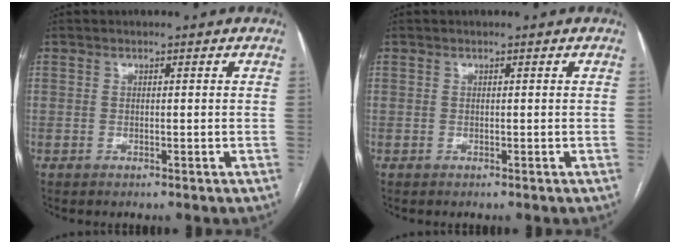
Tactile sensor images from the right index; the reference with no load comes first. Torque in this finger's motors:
{"motor_torque": [0.01, -0.01, 0.00, 0.00]}